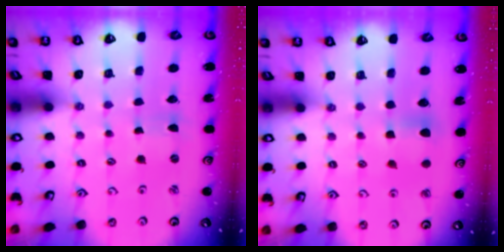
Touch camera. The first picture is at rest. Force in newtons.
{"total": 5.3, "press": 5.3, "slide": 0.6}